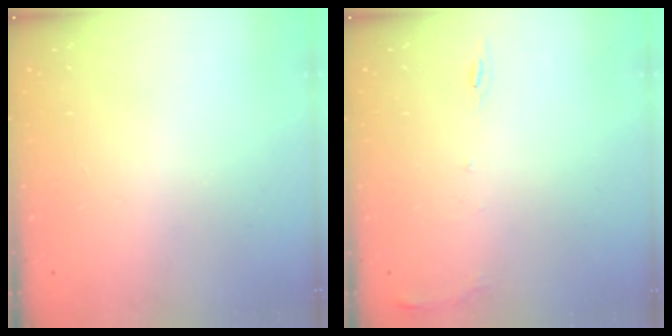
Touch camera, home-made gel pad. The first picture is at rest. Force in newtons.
{"total": 5.8, "press": 5.8, "slide": 0.5}